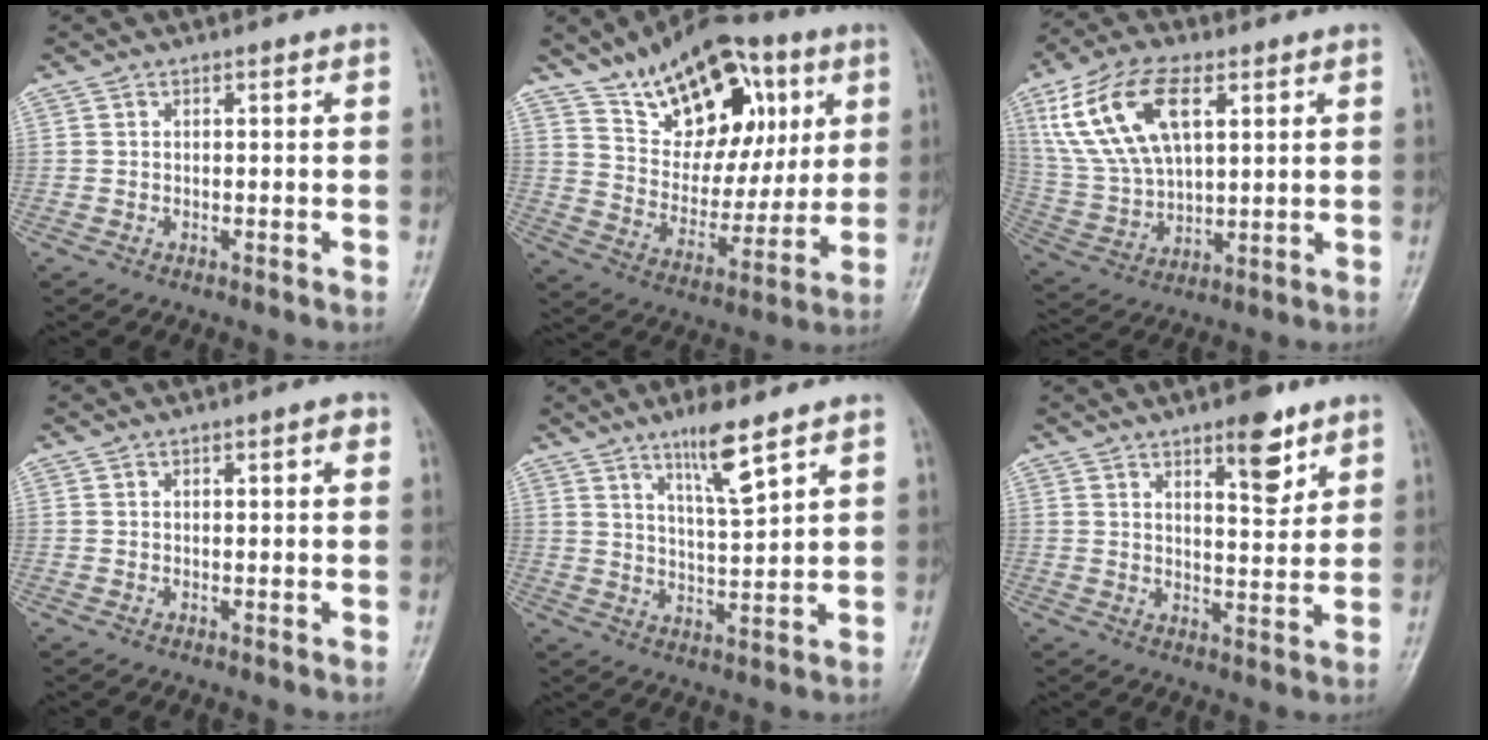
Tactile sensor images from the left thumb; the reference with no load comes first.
{"total": 22.3, "force": [11.1, 13.0, 14.4], "torque": [-0.169, -0.031, 0.183]}
{"total": 17.1, "force": [6.8, 8.9, 12.9], "torque": [-0.240, -0.011, 0.135]}
{"total": 1.9, "force": [0.6, 0.7, 1.6], "torque": [-0.017, 0.005, 0.008]}
{"total": 7.7, "force": [5.1, 0.9, 5.7], "torque": [-0.098, -0.038, 0.095]}
{"total": 7.9, "force": [4.9, 2.9, 5.5], "torque": [-0.060, -0.031, 0.070]}